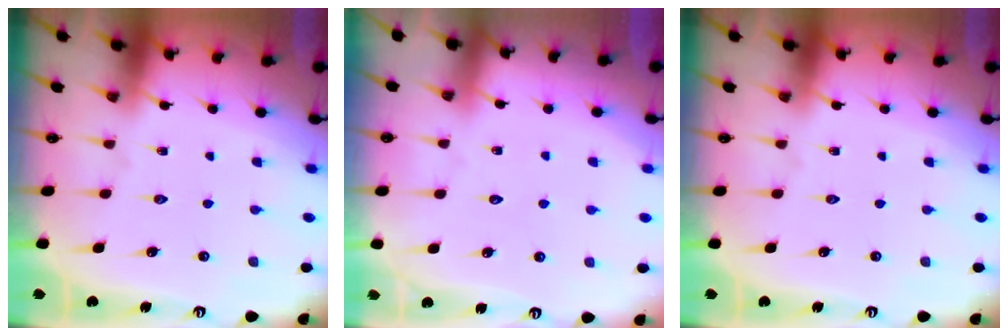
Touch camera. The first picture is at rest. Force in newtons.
{"total": 2.5, "press": 2.5, "slide": 0.3}
{"total": 0.0}